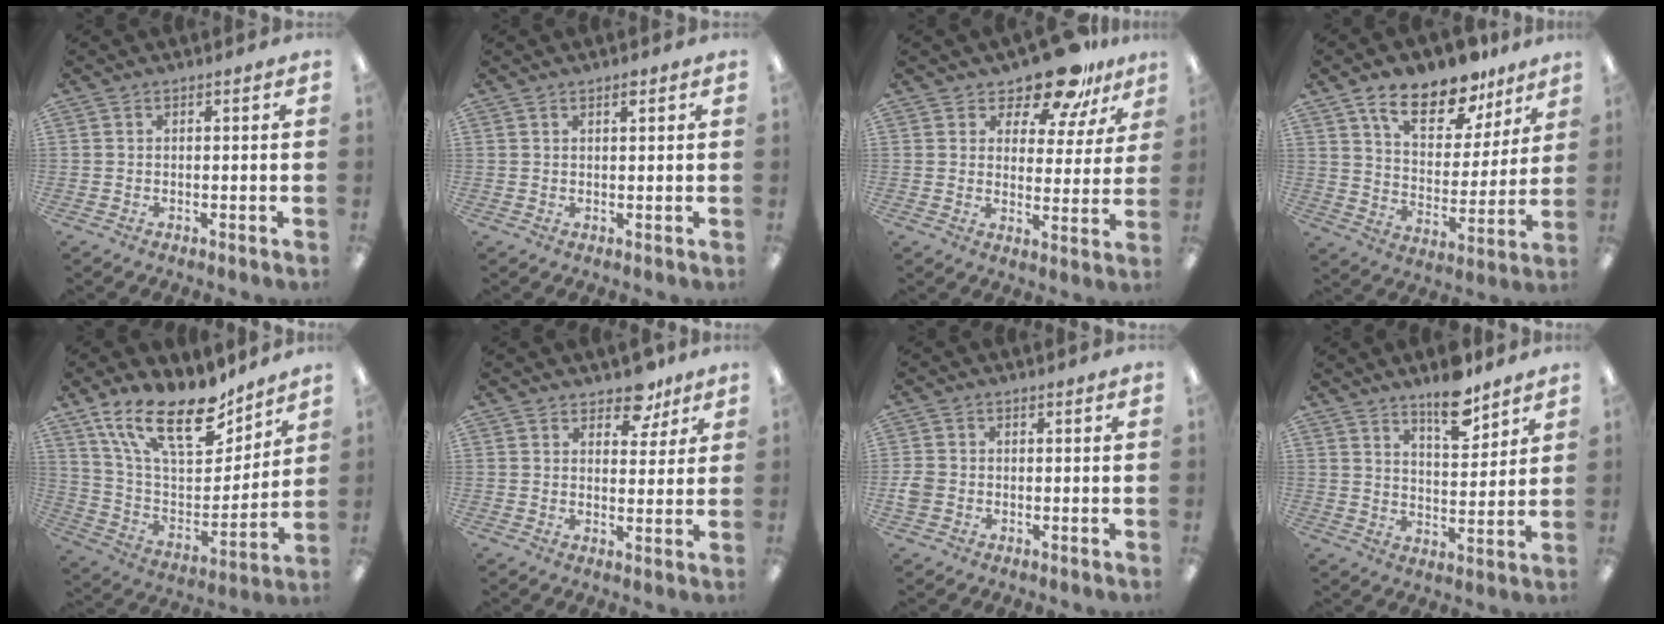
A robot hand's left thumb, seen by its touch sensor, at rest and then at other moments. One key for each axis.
{"total": 1.4, "fx": 1.1, "fy": 0.4, "fz": 0.8, "tx": -0.009, "ty": -0.004, "tz": 0.019}
{"total": 12.4, "fx": 10.6, "fy": 4.4, "fz": 4.8, "tx": -0.072, "ty": -0.079, "tz": 0.190}
{"total": 15.0, "fx": 10.9, "fy": 7.0, "fz": 7.5, "tx": -0.120, "ty": -0.060, "tz": 0.192}
{"total": 21.5, "fx": 15.1, "fy": 8.5, "fz": 12.7, "tx": -0.231, "ty": -0.090, "tz": 0.269}
{"total": 7.4, "fx": 5.6, "fy": 3.9, "fz": 2.8, "tx": -0.024, "ty": -0.030, "tz": 0.097}
{"total": 3.1, "fx": -0.8, "fy": 2.7, "fz": 1.3, "tx": -0.019, "ty": 0.008, "tz": -0.014}
{"total": 10.3, "fx": 7.8, "fy": 3.7, "fz": 5.6, "tx": -0.072, "ty": -0.048, "tz": 0.133}